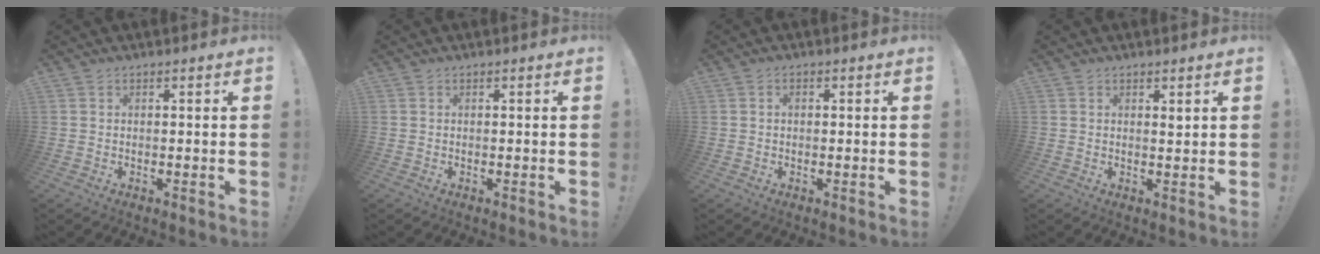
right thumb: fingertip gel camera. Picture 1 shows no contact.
{"total": 0.0}
{"total": 0.9, "force": [-0.1, 0.6, 0.6], "torque": [-0.019, 0.006, -0.001]}
{"total": 1.1, "force": [0.8, 0.4, 0.6], "torque": [0.010, -0.010, 0.011]}